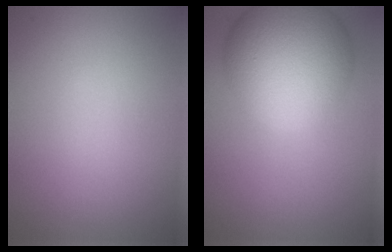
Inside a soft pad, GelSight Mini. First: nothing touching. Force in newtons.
{"total": 10.6, "press": 10.6, "slide": 0.6}